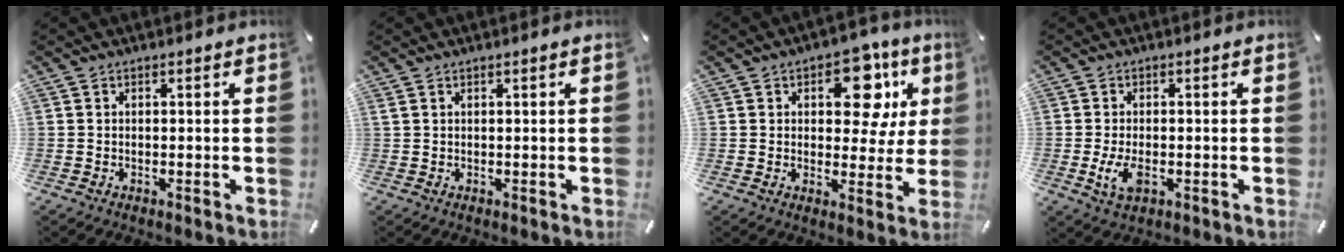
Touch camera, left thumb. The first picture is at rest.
{"total": 0.7, "force": [0.3, -0.1, 0.6], "torque": [-0.012, -0.003, 0.005]}
{"total": 14.5, "force": [5.5, 8.7, 10.1], "torque": [-0.121, -0.019, 0.088]}
{"total": 5.1, "force": [-1.2, 2.6, 4.2], "torque": [-0.111, -0.011, -0.027]}